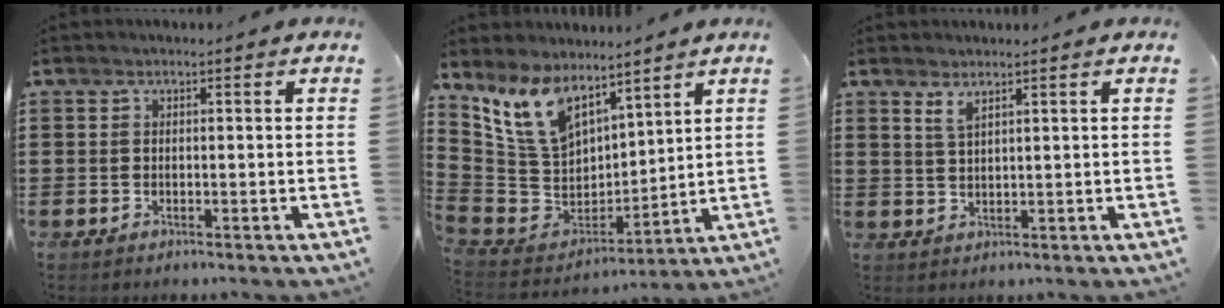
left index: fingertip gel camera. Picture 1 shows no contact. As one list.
[{"total": 10.9, "force": [7.6, 5.7, 5.3], "torque": [-0.164, -0.050, 0.143]}, {"total": 2.1, "force": [1.6, 0.4, 1.4], "torque": [-0.031, 0.002, 0.028]}]